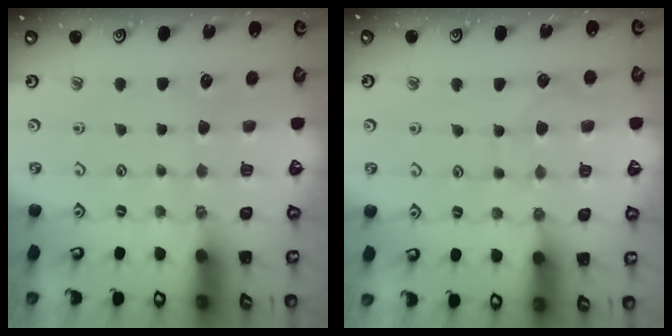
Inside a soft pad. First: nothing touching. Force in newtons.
{"total": 6.9, "press": 6.9, "slide": 0.7}